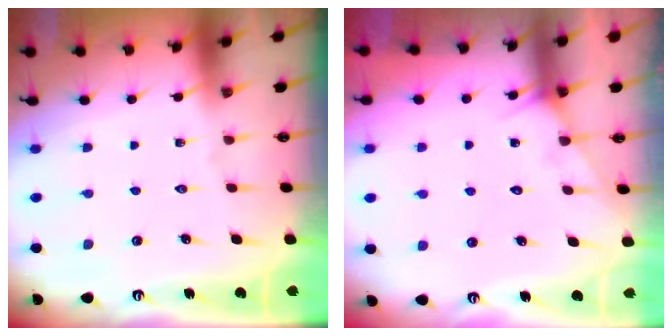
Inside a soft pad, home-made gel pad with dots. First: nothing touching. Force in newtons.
{"total": 5.6, "press": 5.6, "slide": 0.4}